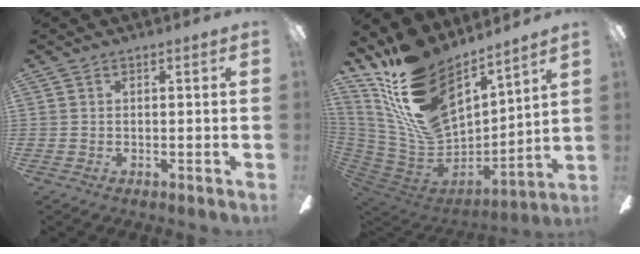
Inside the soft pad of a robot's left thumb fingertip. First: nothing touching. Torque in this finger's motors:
{"motor_torque": [1.29, 1.26, 0.99, -1.78, 0.19]}